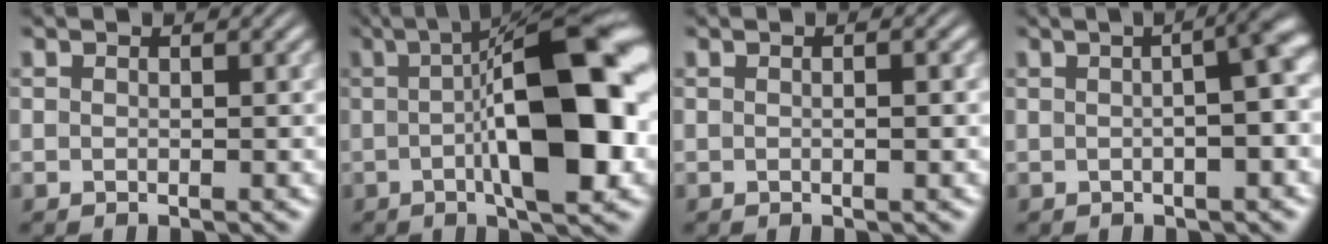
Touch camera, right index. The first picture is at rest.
{"total": 13.4, "force": [0.7, 3.7, 12.8], "torque": [-0.181, 0.009, 0.008]}
{"total": 0.6, "force": [-0.1, -0.1, 0.6], "torque": [-0.005, 0.005, -0.005]}
{"total": 6.6, "force": [1.2, 2.4, 6.1], "torque": [-0.046, 0.037, 0.001]}